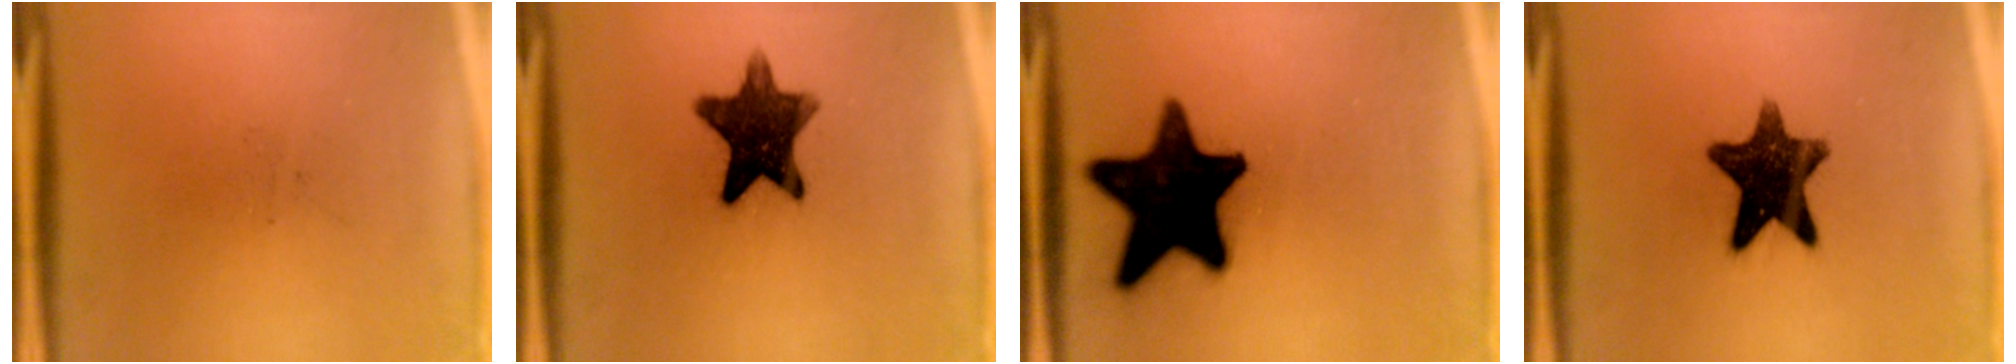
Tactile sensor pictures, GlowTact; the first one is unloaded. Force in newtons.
{"total": 12.2}
{"total": 19.7}
{"total": 12.5}